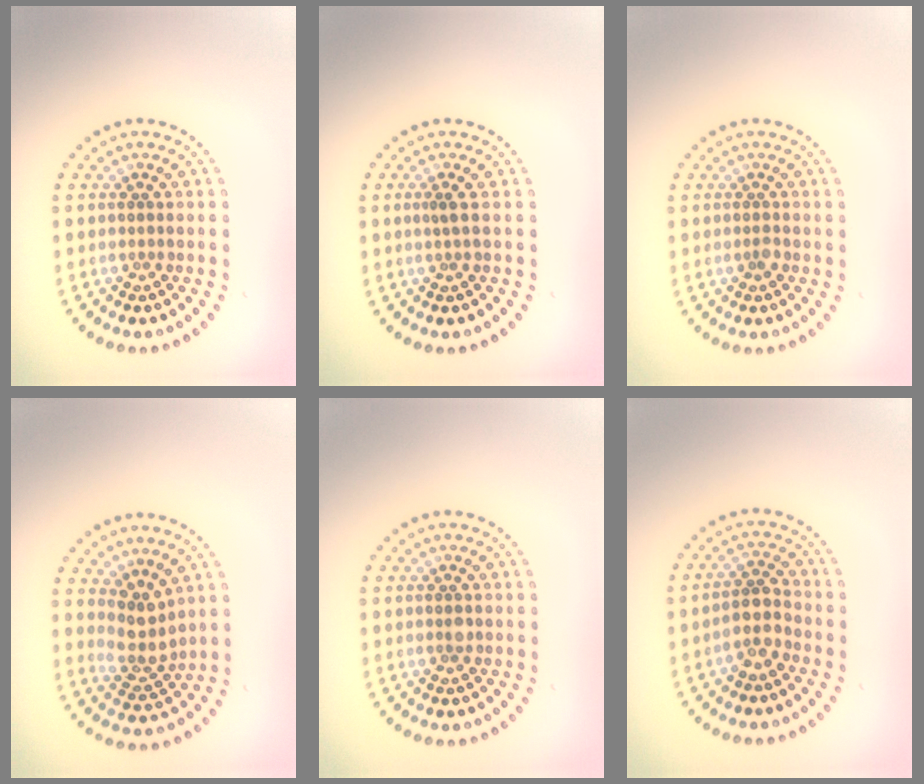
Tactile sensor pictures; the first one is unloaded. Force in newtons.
{"total": 0.7, "press": 0.4, "slide": 0.5}
{"total": 0.7, "press": 0.5, "slide": 0.5}
{"total": 2.9, "press": 2.3, "slide": 1.7}
{"total": 0.9, "press": 0.9, "slide": 0.1}
{"total": 2.5, "press": 2.0, "slide": 1.4}